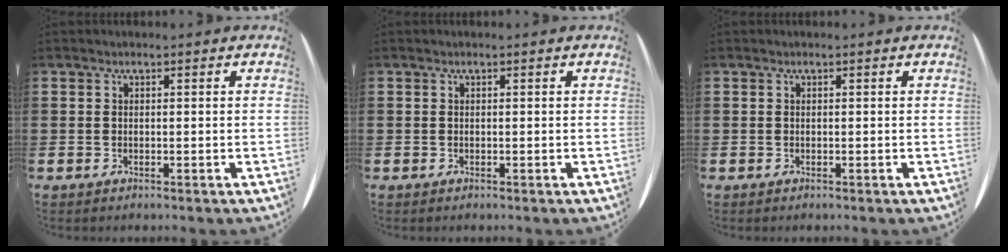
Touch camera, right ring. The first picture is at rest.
{"total": 0.0}
{"total": 0.0}